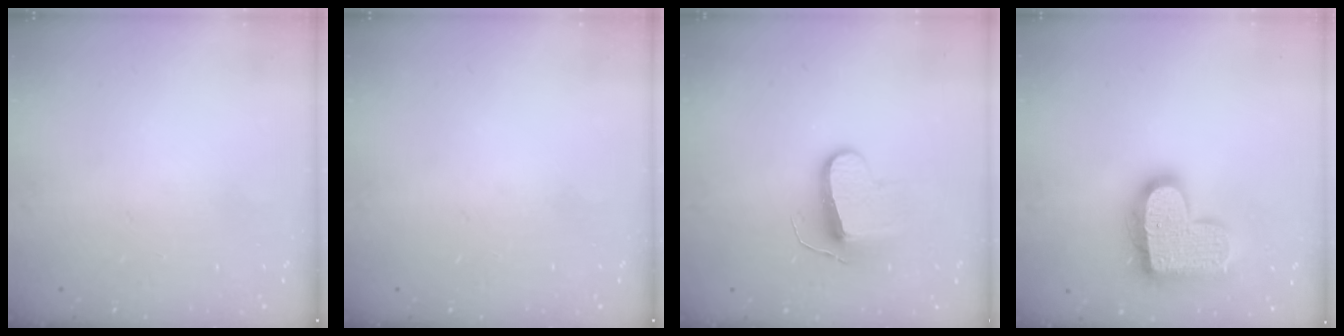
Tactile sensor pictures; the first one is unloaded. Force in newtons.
{"total": 0.0}
{"total": 9.9, "press": 9.8, "slide": 0.6}
{"total": 18.1, "press": 18.1, "slide": 1.1}